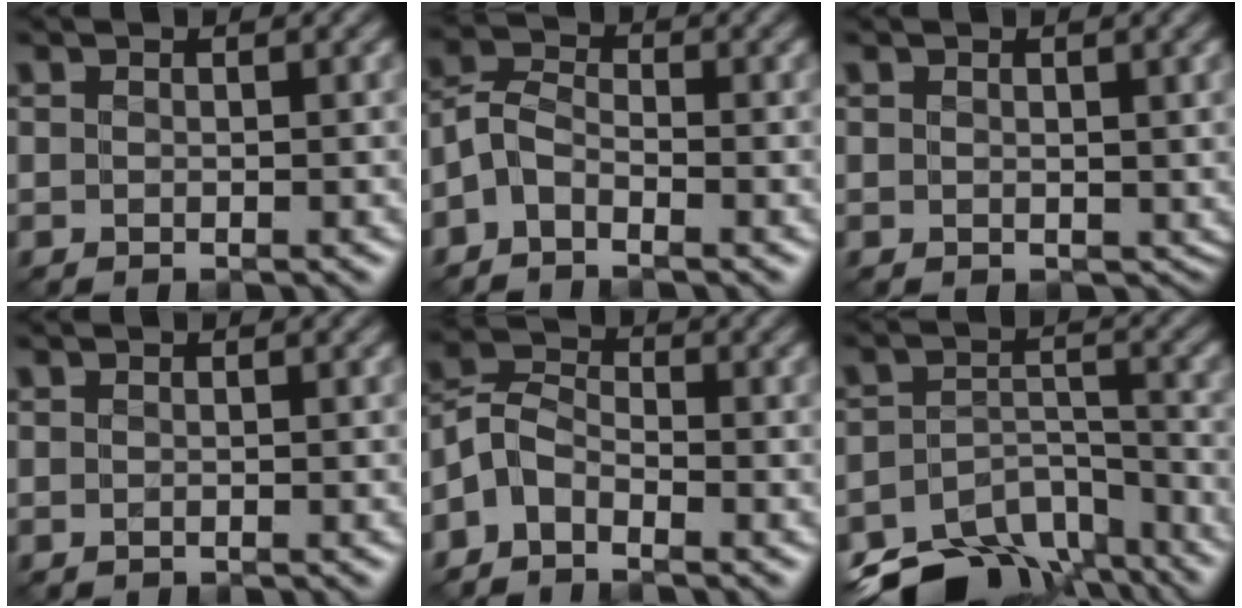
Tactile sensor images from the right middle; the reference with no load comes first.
{"total": 2.6, "force": [-1.6, 1.3, 1.7], "torque": [-0.035, 0.007, -0.043]}
{"total": 1.2, "force": [0.5, 1.0, 0.6], "torque": [-0.012, -0.005, 0.011]}
{"total": 0.0}
{"total": 3.3, "force": [-2.1, 1.8, 1.7], "torque": [-0.039, 0.009, -0.053]}
{"total": 11.5, "force": [-9.4, 5.3, 3.7], "torque": [-0.060, -0.017, -0.128]}